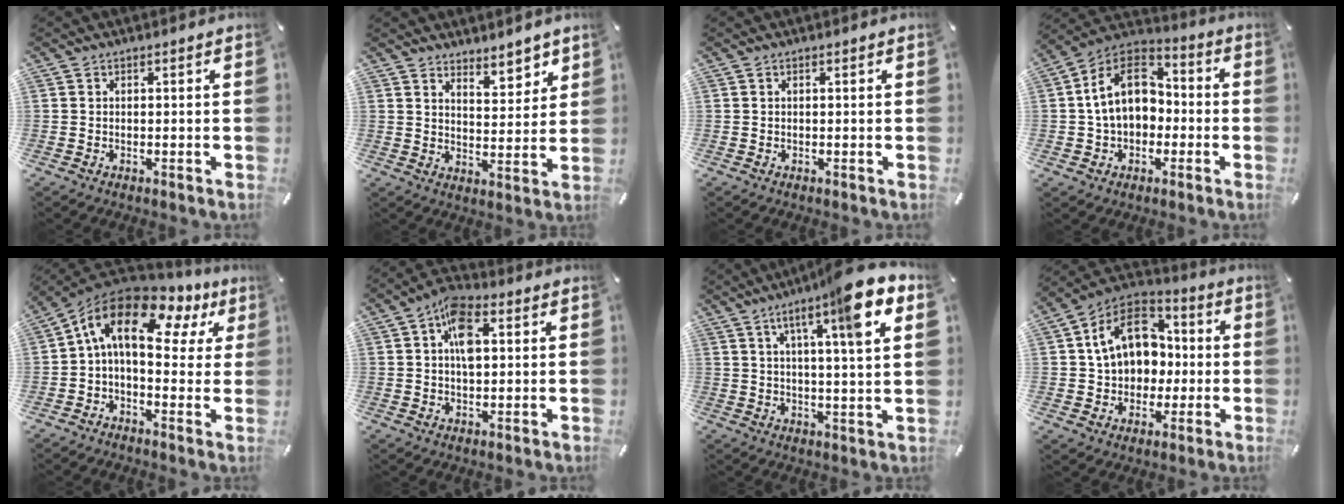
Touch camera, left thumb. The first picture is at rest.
{"total": 6.3, "force": [5.7, 2.7, 0.8], "torque": [0.010, -0.055, 0.099]}
{"total": 0.0}
{"total": 14.0, "force": [0.0, 10.8, 8.8], "torque": [-0.183, 0.021, -0.003]}
{"total": 15.7, "force": [5.7, 8.1, 12.1], "torque": [-0.224, -0.021, 0.095]}
{"total": 8.5, "force": [1.9, 4.9, 6.7], "torque": [-0.099, 0.002, 0.031]}
{"total": 13.9, "force": [7.7, 1.0, 11.5], "torque": [-0.186, -0.033, 0.114]}
{"total": 15.3, "force": [1.5, 12.7, 8.3], "torque": [-0.156, 0.014, 0.031]}